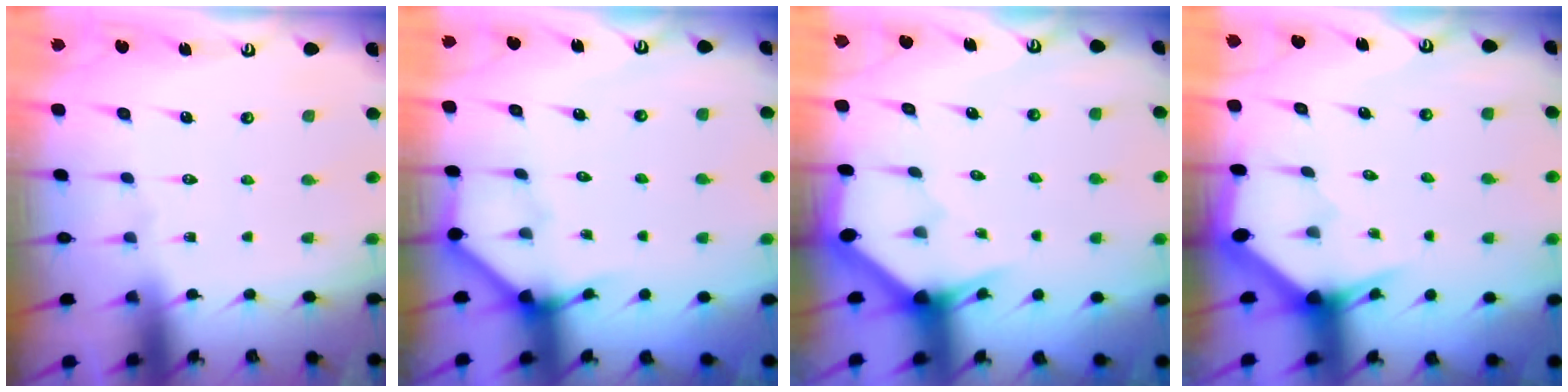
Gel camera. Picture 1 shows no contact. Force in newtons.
{"total": 3.1, "press": 3.1, "slide": 0.2}
{"total": 3.1, "press": 3.1, "slide": 0.0}
{"total": 3.0, "press": 3.0, "slide": 0.1}